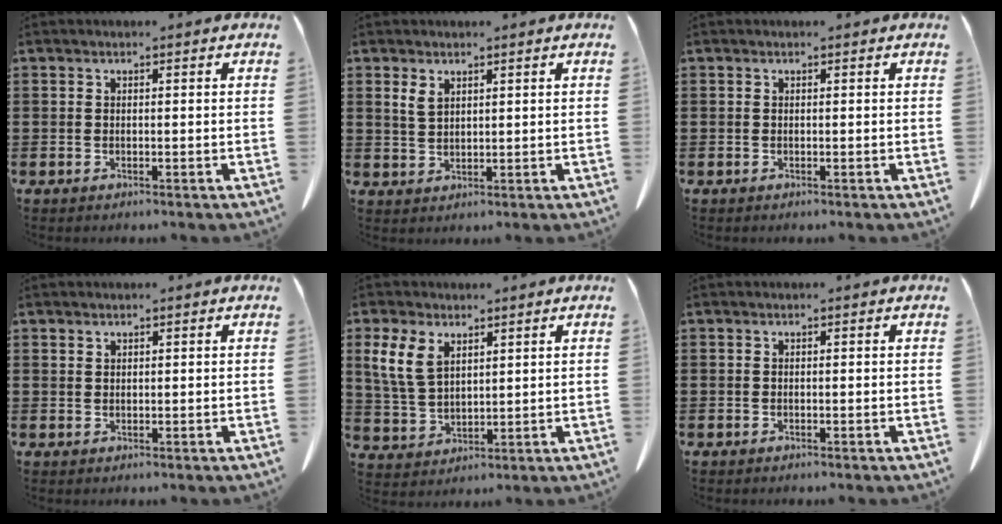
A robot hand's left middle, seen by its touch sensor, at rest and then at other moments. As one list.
[{"total": 3.6, "force": [2.0, 1.9, 2.3], "torque": [-0.052, 0.006, 0.037]}, {"total": 0.0}, {"total": 1.0, "force": [0.9, 0.3, 0.1], "torque": [-0.005, 0.001, 0.019]}, {"total": 6.6, "force": [3.3, 3.9, 4.2], "torque": [-0.110, 0.007, 0.059]}, {"total": 0.0}]